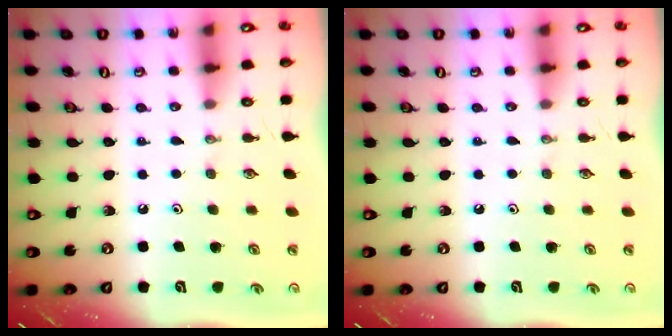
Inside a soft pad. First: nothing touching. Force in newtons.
{"total": 0.0}